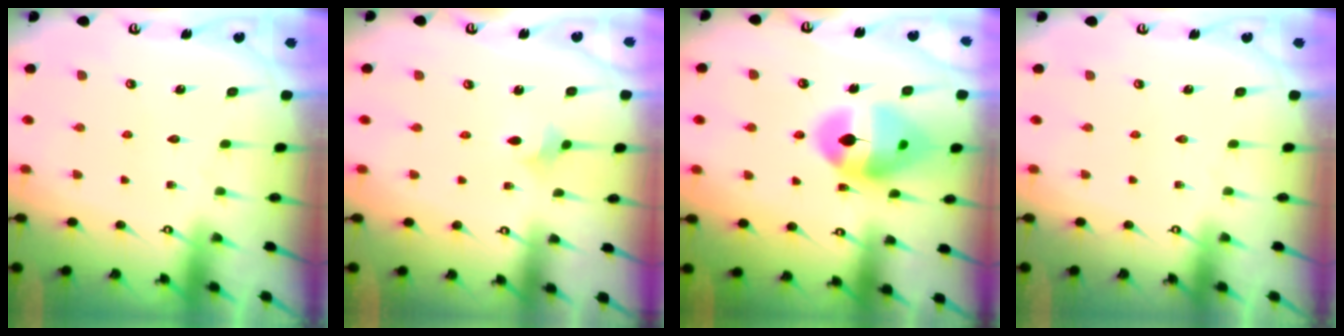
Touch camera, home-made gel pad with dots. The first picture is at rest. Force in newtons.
{"total": 3.3, "press": 3.2, "slide": 0.7}
{"total": 14.0, "press": 13.9, "slide": 1.3}
{"total": 0.0}